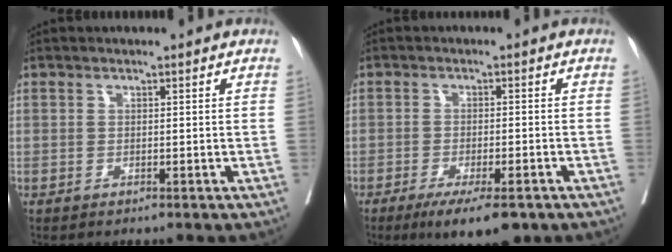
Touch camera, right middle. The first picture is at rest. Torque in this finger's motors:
{"motor_torque": [0.65, -0.50, 0.12, 0.04]}